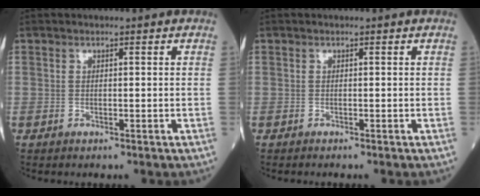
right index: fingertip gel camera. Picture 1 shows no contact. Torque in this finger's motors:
{"motor_torque": [-0.90, 0.15, -0.51, -0.11]}